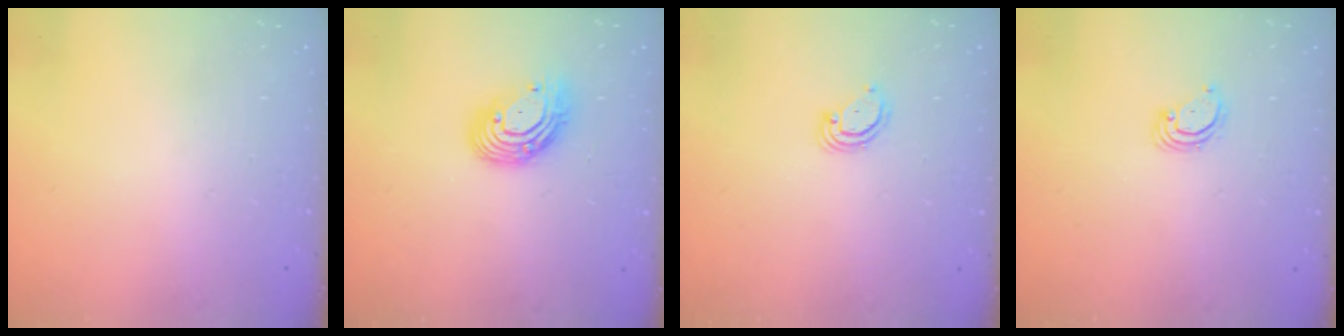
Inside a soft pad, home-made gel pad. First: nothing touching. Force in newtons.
{"total": 11.1, "press": 11.1, "slide": 0.7}
{"total": 3.5, "press": 3.5, "slide": 0.2}
{"total": 3.4, "press": 3.4, "slide": 0.1}